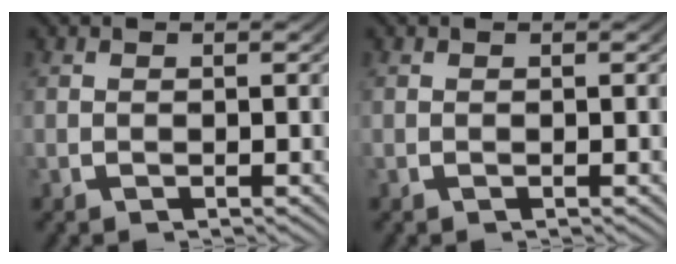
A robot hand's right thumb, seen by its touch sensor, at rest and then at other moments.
{"total": 0.0}